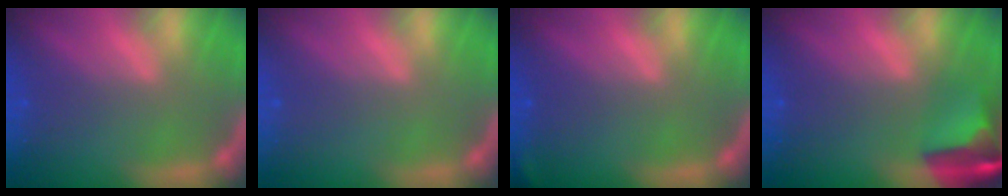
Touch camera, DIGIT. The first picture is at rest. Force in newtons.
{"total": 0.0}
{"total": 0.9}
{"total": 6.9}